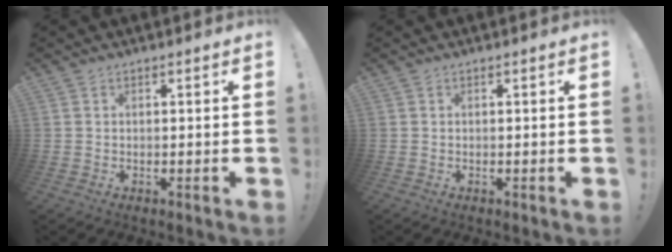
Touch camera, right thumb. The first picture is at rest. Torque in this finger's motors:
{"motor_torque": [0.00, 0.00, 0.04, -0.04, 0.00]}